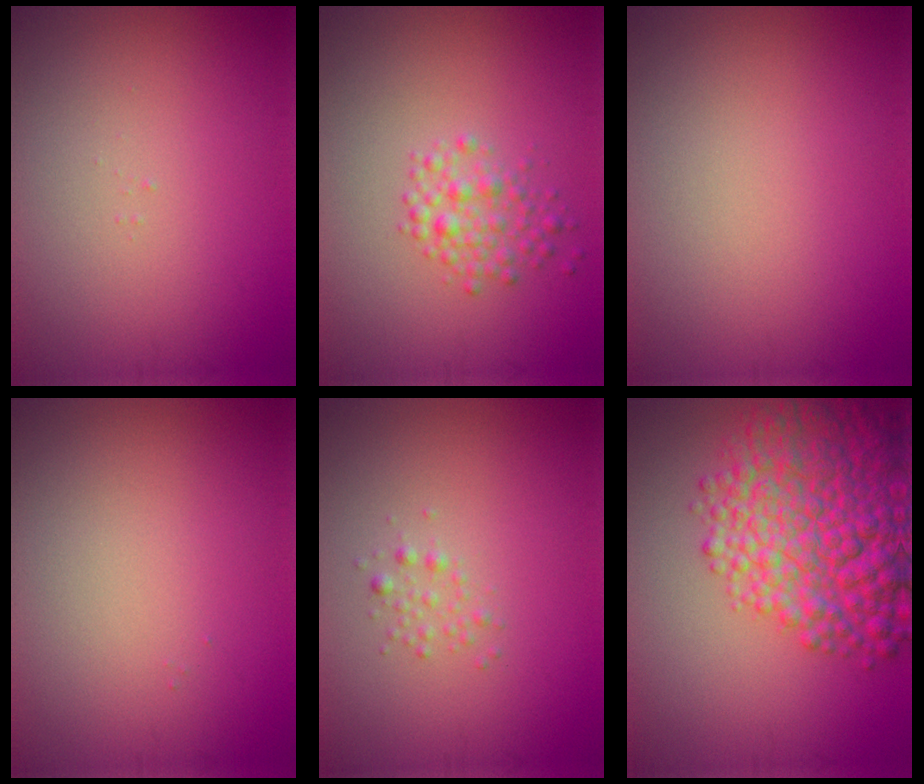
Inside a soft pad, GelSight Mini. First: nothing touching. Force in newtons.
{"total": 2.4, "press": 2.4, "slide": 0.1}
{"total": 0.0}
{"total": 0.0}
{"total": 1.1, "press": 1.1, "slide": 0.0}
{"total": 10.2, "press": 10.2, "slide": 0.4}